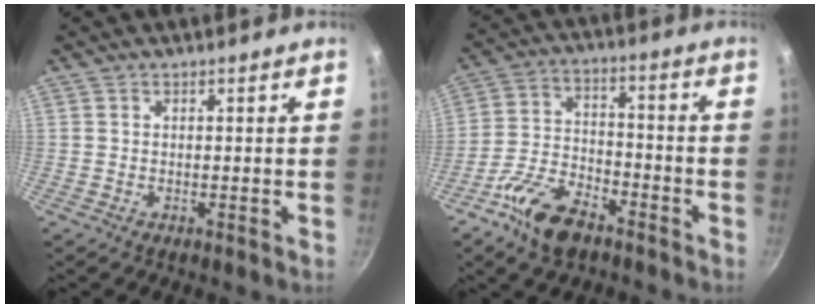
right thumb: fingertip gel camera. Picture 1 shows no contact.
{"total": 11.9, "force": [-7.5, 5.9, 7.0], "torque": [-0.122, 0.046, -0.146]}